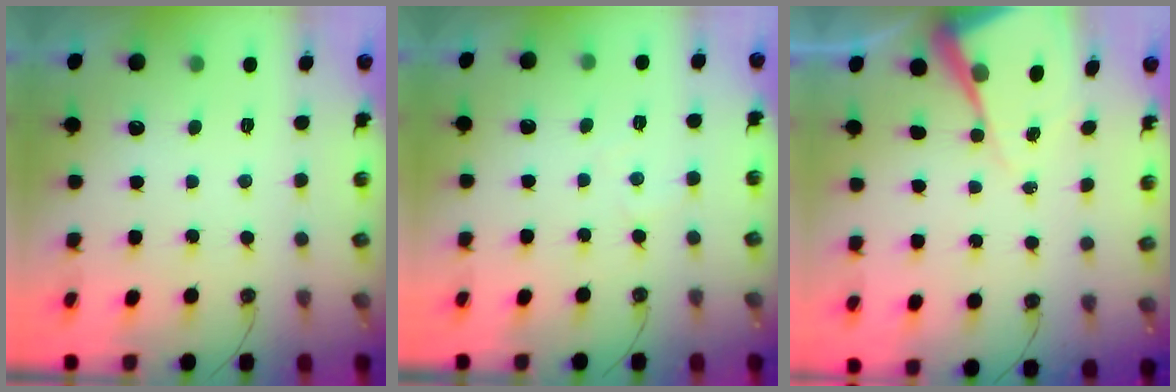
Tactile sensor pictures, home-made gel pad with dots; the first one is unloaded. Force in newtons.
{"total": 3.4, "press": 3.3, "slide": 0.5}
{"total": 7.8, "press": 7.8, "slide": 0.5}